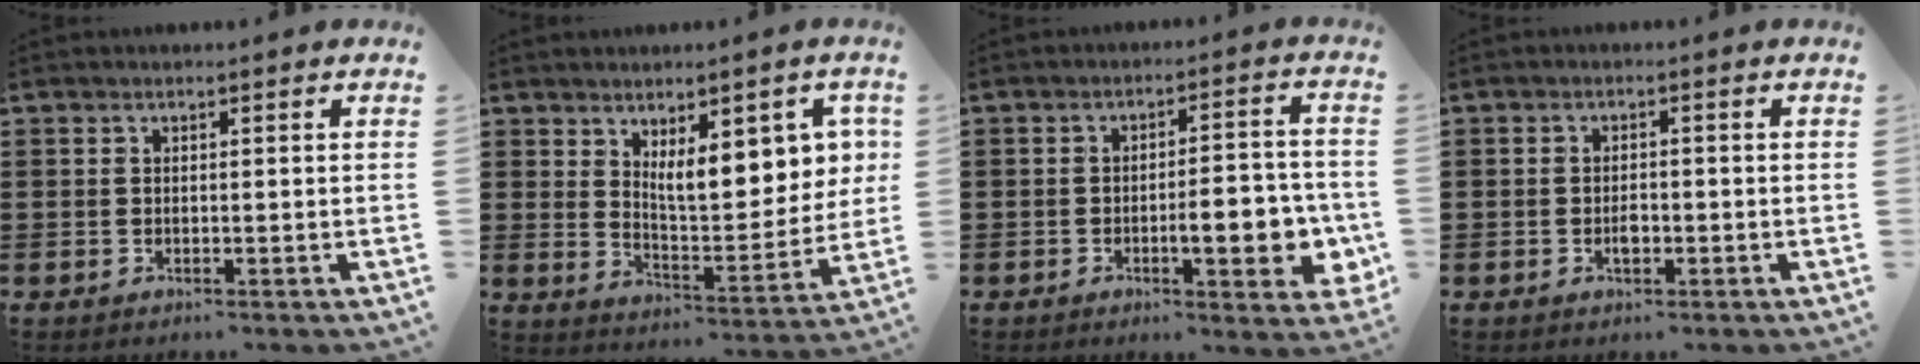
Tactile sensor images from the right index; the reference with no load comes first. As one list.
[{"total": 8.7, "force": [4.3, 3.6, 6.6], "torque": [-0.116, -0.011, 0.073]}, {"total": 8.0, "force": [-2.1, 2.5, 7.4], "torque": [-0.095, -0.008, -0.036]}, {"total": 1.9, "force": [-0.6, 0.7, 1.6], "torque": [-0.032, 0.001, -0.010]}]